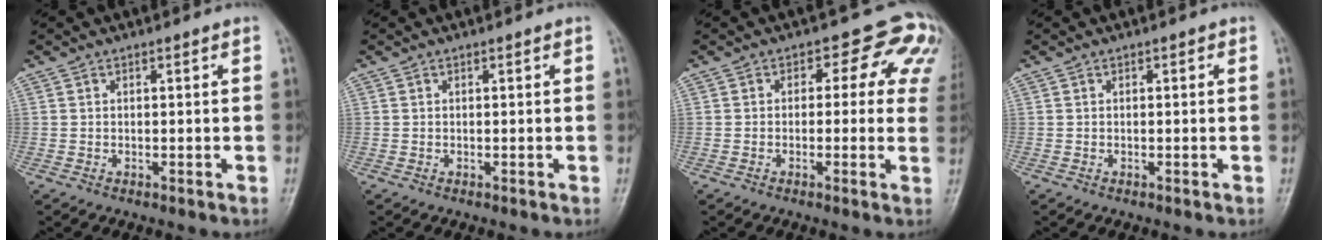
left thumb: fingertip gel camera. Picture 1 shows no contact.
{"total": 0.0}
{"total": 8.7, "force": [2.8, 5.9, 5.9], "torque": [-0.010, 0.004, 0.012]}
{"total": 0.0}